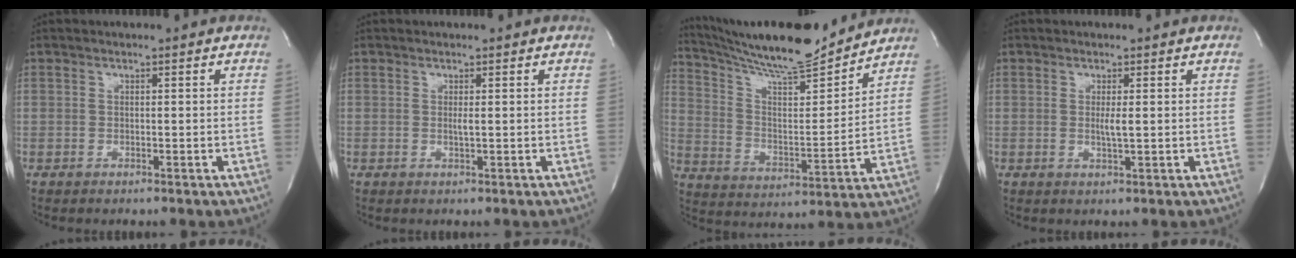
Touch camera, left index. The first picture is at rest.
{"total": 0.7, "force": [0.1, -0.1, 0.7], "torque": [-0.018, -0.004, 0.001]}
{"total": 18.2, "force": [16.7, 0.9, 7.2], "torque": [-0.132, -0.010, 0.276]}
{"total": 1.6, "force": [0.1, 0.0, 1.6], "torque": [-0.035, -0.006, 0.001]}